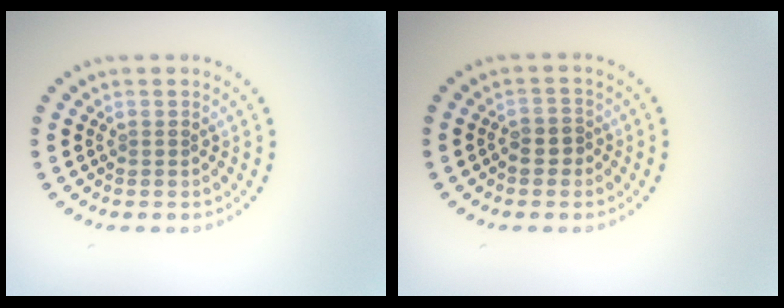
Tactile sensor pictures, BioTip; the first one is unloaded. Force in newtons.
{"total": 1.5, "press": 1.3, "slide": 0.7}